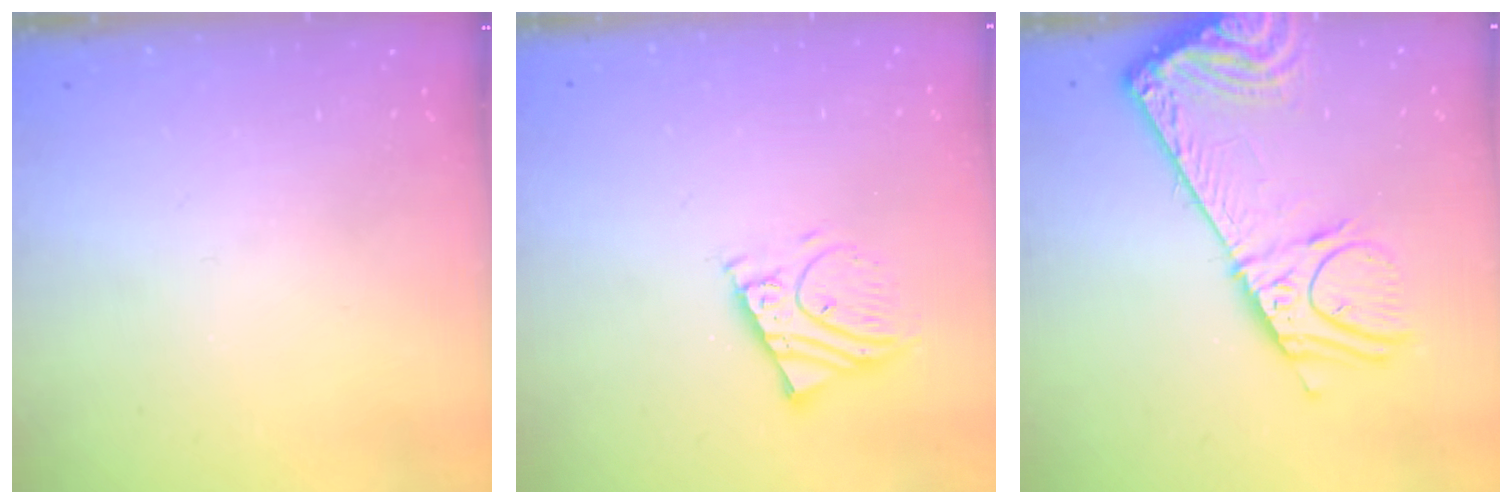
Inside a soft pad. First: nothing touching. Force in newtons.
{"total": 7.1, "press": 7.0, "slide": 0.7}
{"total": 14.0, "press": 13.6, "slide": 3.2}